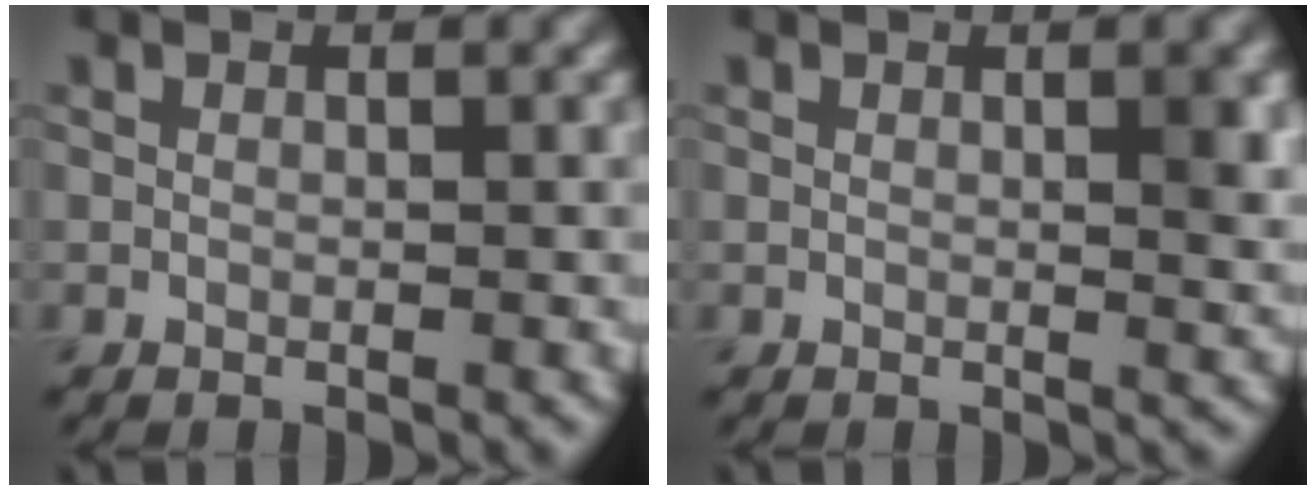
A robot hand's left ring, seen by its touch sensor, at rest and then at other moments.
{"total": 2.3, "force": [0.6, 0.6, 2.2], "torque": [-0.024, -0.001, 0.008]}